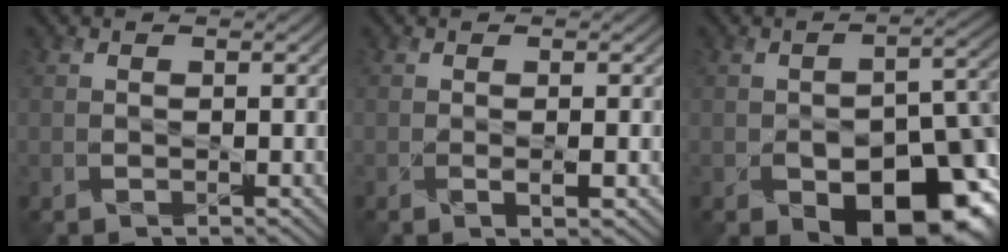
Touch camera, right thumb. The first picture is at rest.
{"total": 1.2, "force": [-0.3, 0.0, 1.2], "torque": [-0.023, -0.001, -0.007]}
{"total": 14.2, "force": [-6.5, 7.7, 9.9], "torque": [-0.118, -0.029, -0.094]}